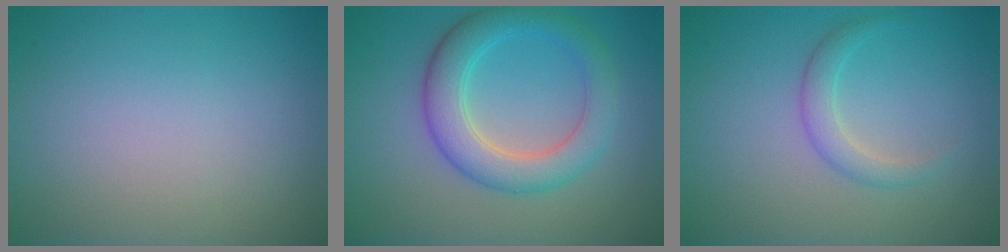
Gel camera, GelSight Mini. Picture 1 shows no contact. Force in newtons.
{"total": 5.1, "press": 5.1, "slide": 0.3}
{"total": 1.9, "press": 1.9, "slide": 0.0}